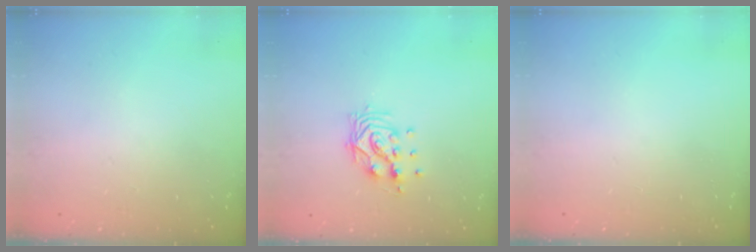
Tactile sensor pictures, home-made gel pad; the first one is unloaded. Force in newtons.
{"total": 9.8, "press": 9.8, "slide": 0.7}
{"total": 0.0}